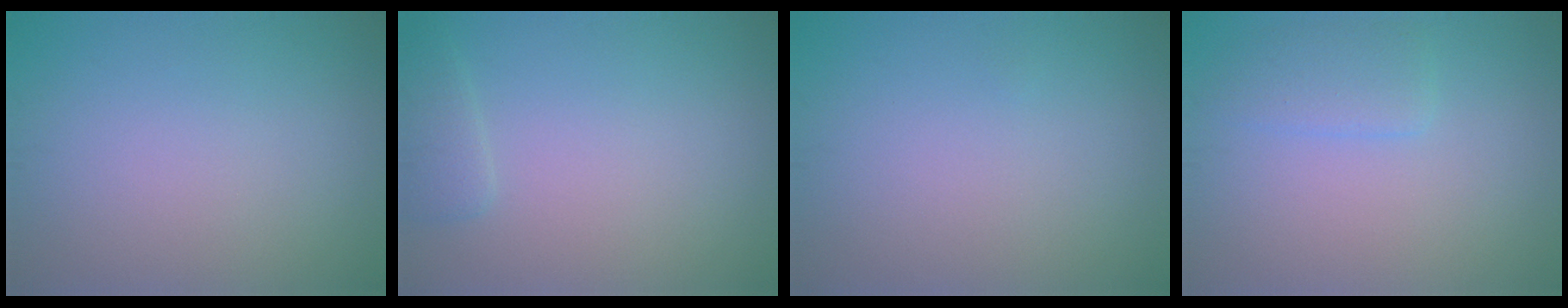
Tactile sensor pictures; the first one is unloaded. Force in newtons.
{"total": 1.6, "press": 1.6, "slide": 0.2}
{"total": 0.0}
{"total": 2.1, "press": 2.1, "slide": 0.2}